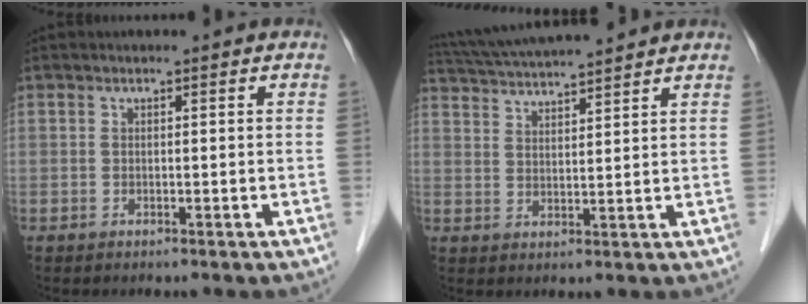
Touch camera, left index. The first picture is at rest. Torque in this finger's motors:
{"motor_torque": [0.24, -0.24, 0.41, 0.13]}